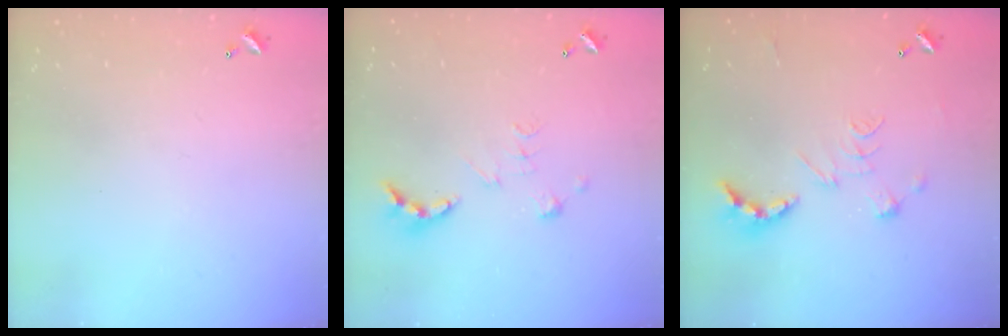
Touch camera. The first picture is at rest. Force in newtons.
{"total": 4.7, "press": 4.7, "slide": 0.4}
{"total": 2.5, "press": 2.0, "slide": 1.5}